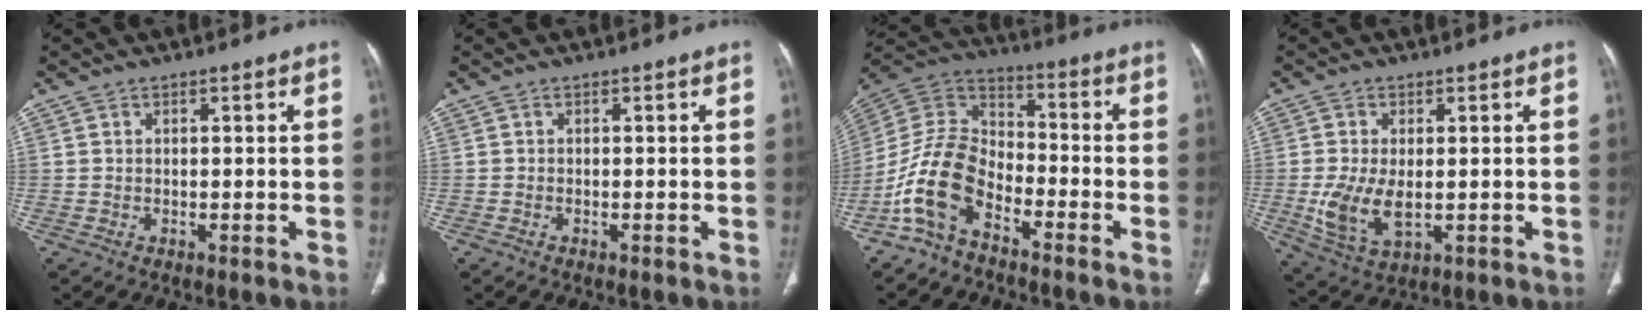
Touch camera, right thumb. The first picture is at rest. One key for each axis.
{"total": 0.0}
{"total": 12.6, "fx": -7.1, "fy": 7.2, "fz": 7.5, "tx": -0.141, "ty": 0.066, "tz": -0.152}
{"total": 8.9, "fx": -0.8, "fy": 4.9, "fz": 7.4, "tx": -0.148, "ty": -0.012, "tz": -0.005}